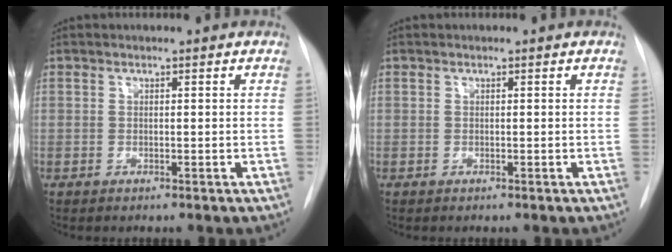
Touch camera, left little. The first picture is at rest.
{"total": 0.0}